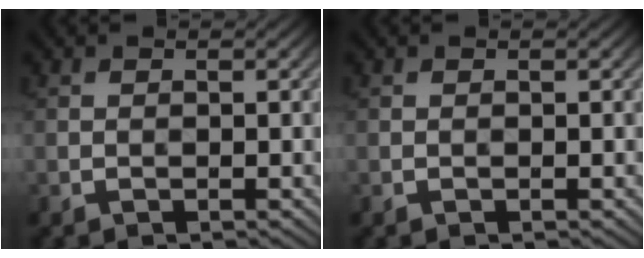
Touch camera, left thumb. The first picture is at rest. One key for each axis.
{"total": 0.0}